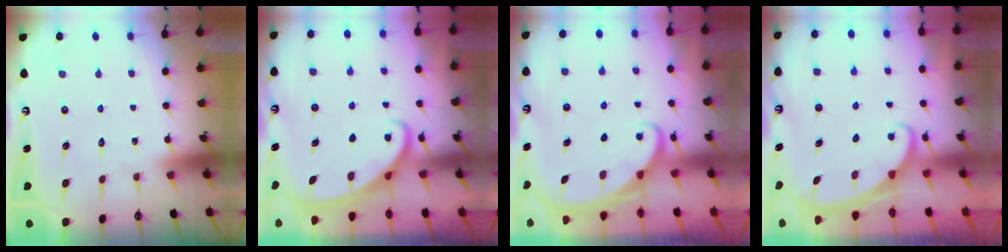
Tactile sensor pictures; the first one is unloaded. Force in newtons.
{"total": 2.6, "press": 2.6, "slide": 0.3}
{"total": 2.4, "press": 2.4, "slide": 0.3}
{"total": 1.9, "press": 1.9, "slide": 0.1}